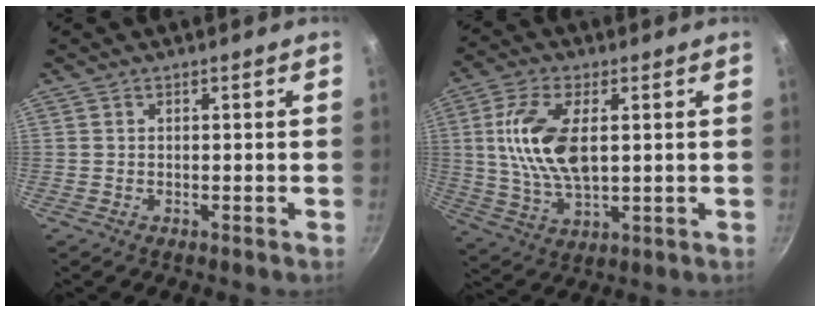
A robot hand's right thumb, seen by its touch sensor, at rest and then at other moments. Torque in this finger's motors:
{"motor_torque": [0.19, 0.19, 1.41, 0.29, 0.49]}